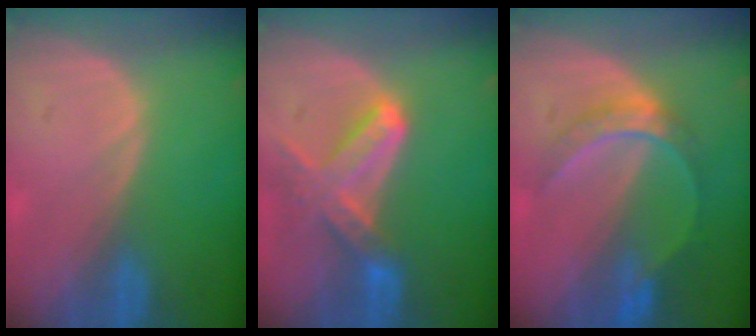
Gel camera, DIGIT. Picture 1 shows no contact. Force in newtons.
{"total": 7.4, "press": 6.7, "slide": 3.2}
{"total": 6.2, "press": 5.5, "slide": 2.9}